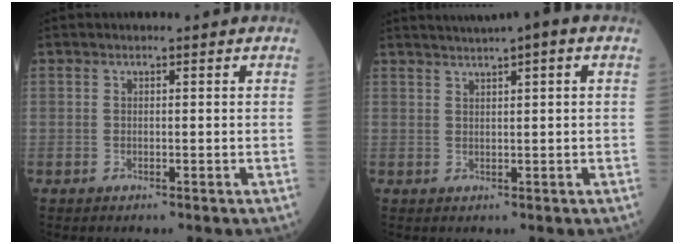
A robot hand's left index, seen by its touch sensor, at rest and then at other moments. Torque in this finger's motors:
{"motor_torque": [-0.03, -0.03, -0.42, 0.00]}